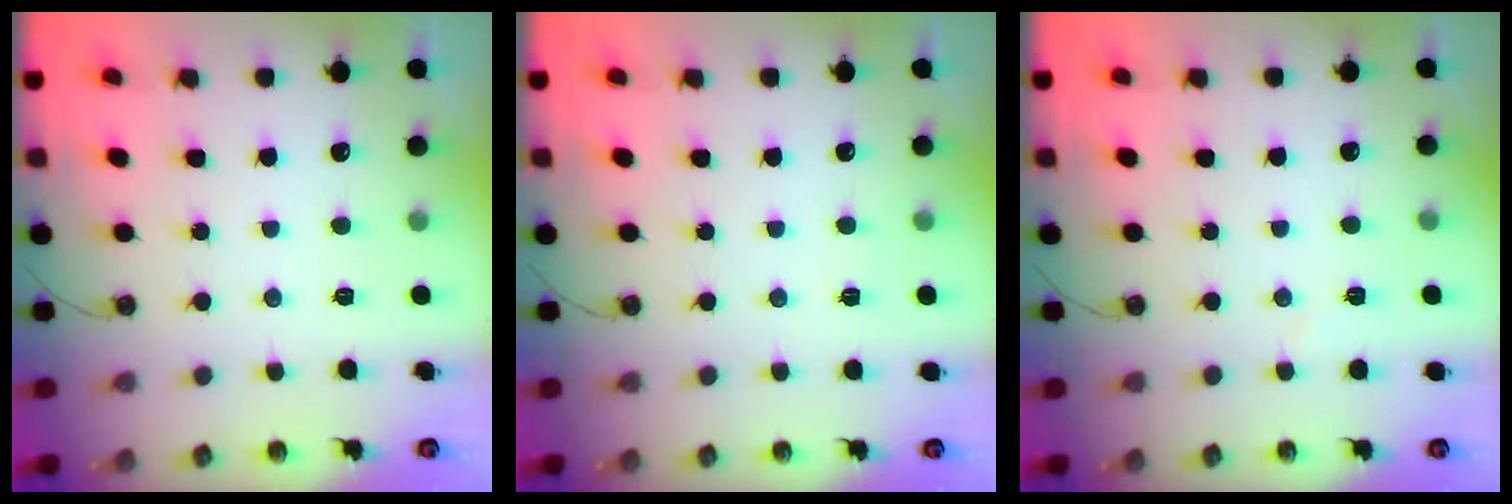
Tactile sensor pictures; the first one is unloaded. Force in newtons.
{"total": 2.6, "press": 1.3, "slide": 2.2}
{"total": 3.8, "press": 2.7, "slide": 2.7}